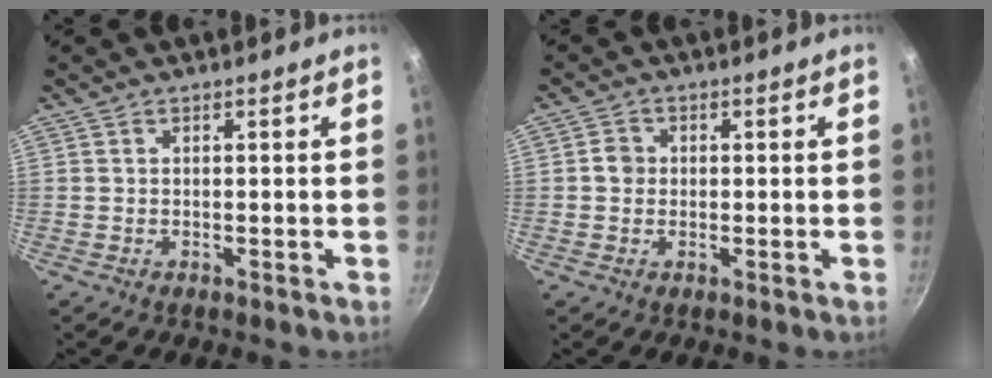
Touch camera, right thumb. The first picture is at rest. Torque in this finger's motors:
{"motor_torque": [0.40, 0.82, 0.58, -0.41, -0.04]}